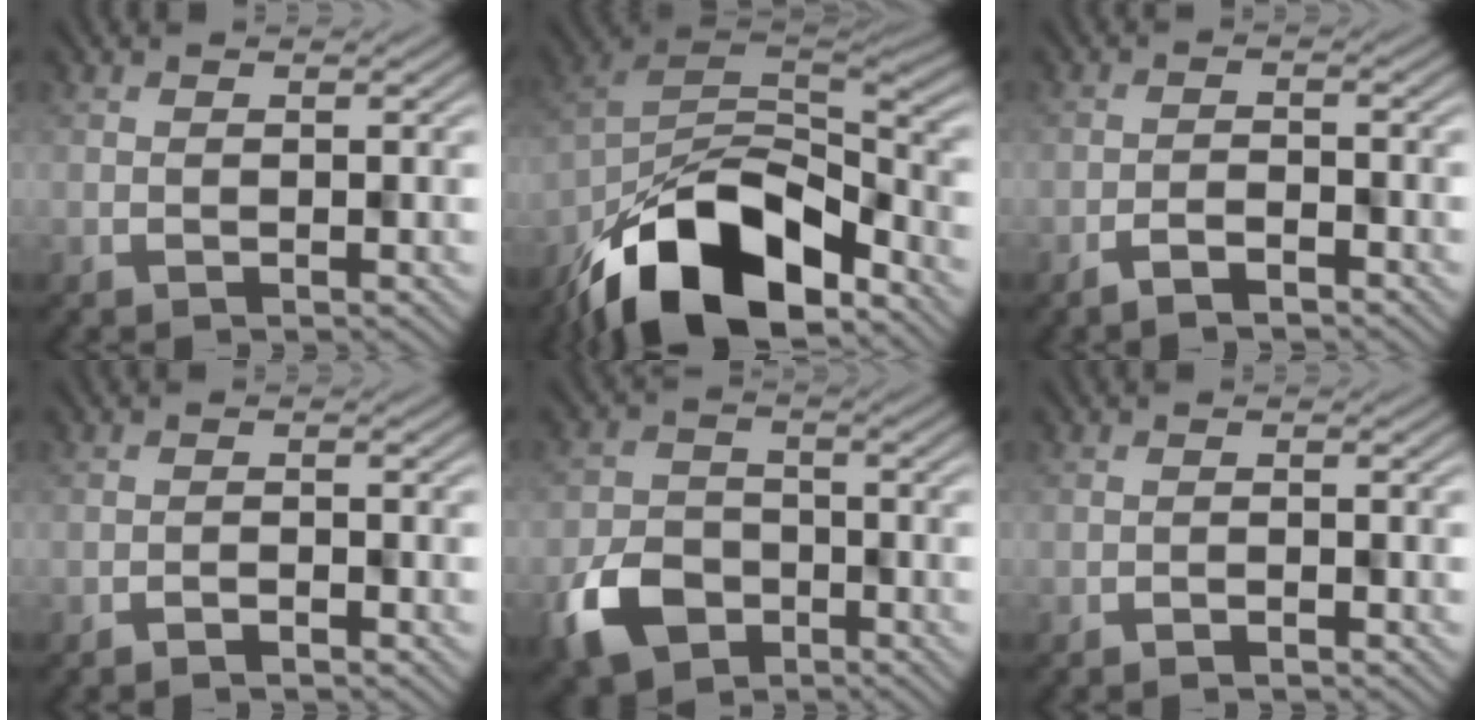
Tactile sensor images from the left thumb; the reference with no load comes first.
{"total": 16.0, "force": [-10.9, 7.2, 9.3], "torque": [-0.190, -0.030, -0.184]}
{"total": 2.4, "force": [-2.3, 0.4, 0.7], "torque": [-0.014, 0.001, -0.036]}
{"total": 1.3, "force": [-1.3, 0.1, 0.0], "torque": [-0.001, -0.001, -0.018]}
{"total": 6.6, "force": [-4.2, 4.5, 2.3], "torque": [-0.057, -0.013, -0.079]}
{"total": 1.0, "force": [-1.0, 0.1, -0.1], "torque": [0.001, -0.001, -0.013]}